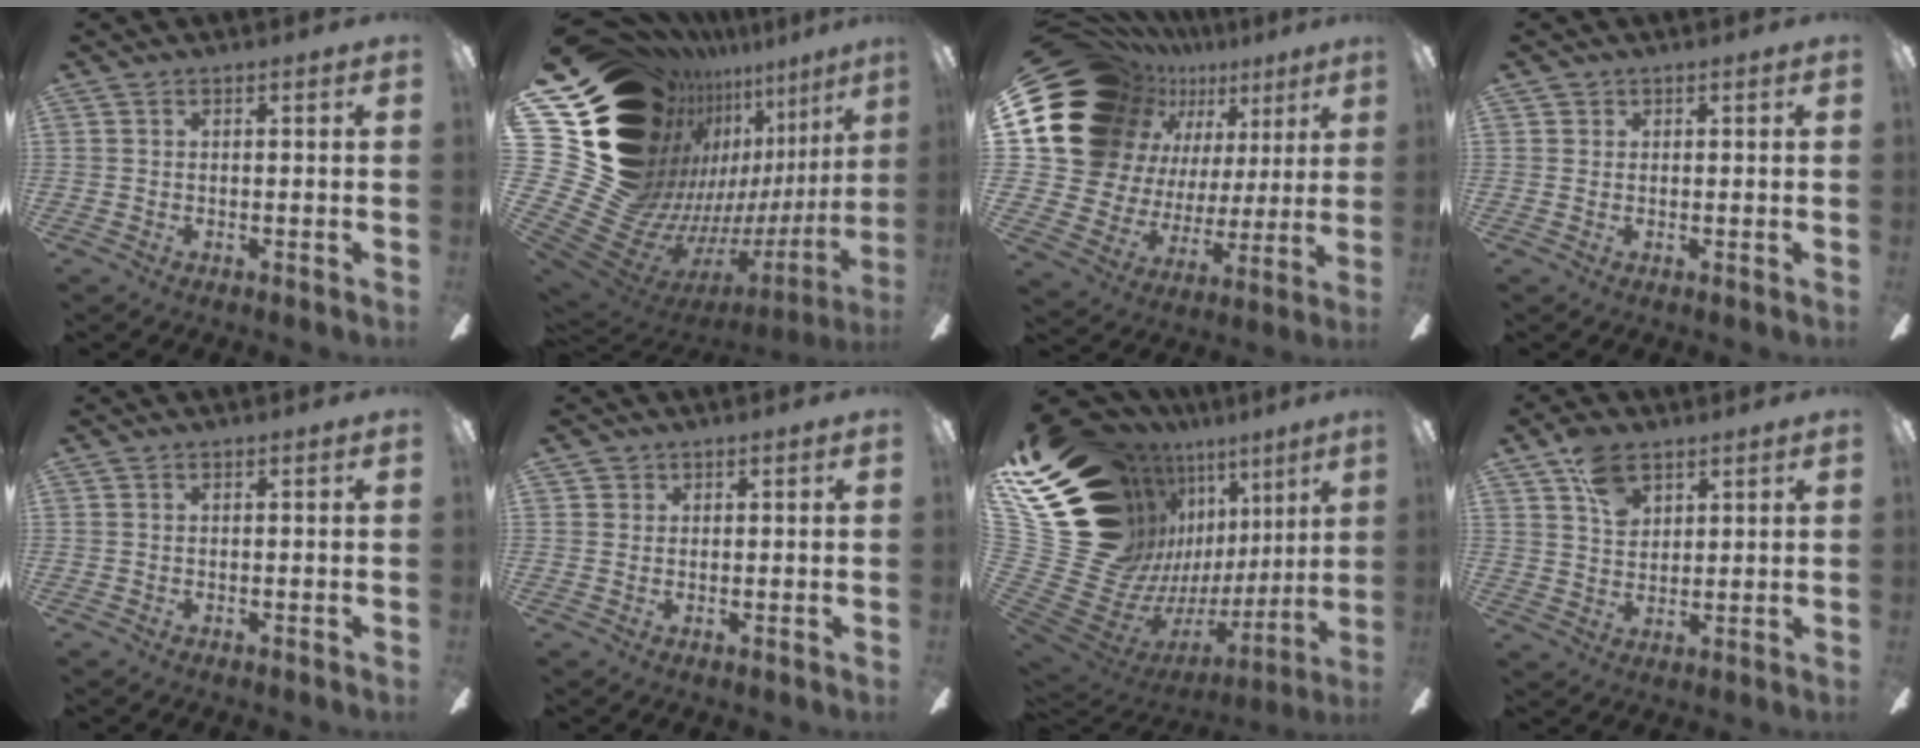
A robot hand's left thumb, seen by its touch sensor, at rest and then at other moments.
{"total": 23.5, "force": [7.2, 16.2, 15.5], "torque": [-0.260, -0.143, 0.207]}
{"total": 20.6, "force": [11.3, 15.1, 8.3], "torque": [-0.176, -0.083, 0.239]}
{"total": 0.8, "force": [0.3, 0.7, 0.1], "torque": [-0.001, 0.002, 0.006]}
{"total": 0.0}
{"total": 1.2, "force": [0.7, 1.0, 0.0], "torque": [0.006, -0.001, 0.010]}
{"total": 23.7, "force": [10.8, 16.2, 13.5], "torque": [-0.250, -0.139, 0.274]}
{"total": 8.0, "force": [4.9, 4.9, 4.0], "torque": [-0.071, -0.009, 0.092]}